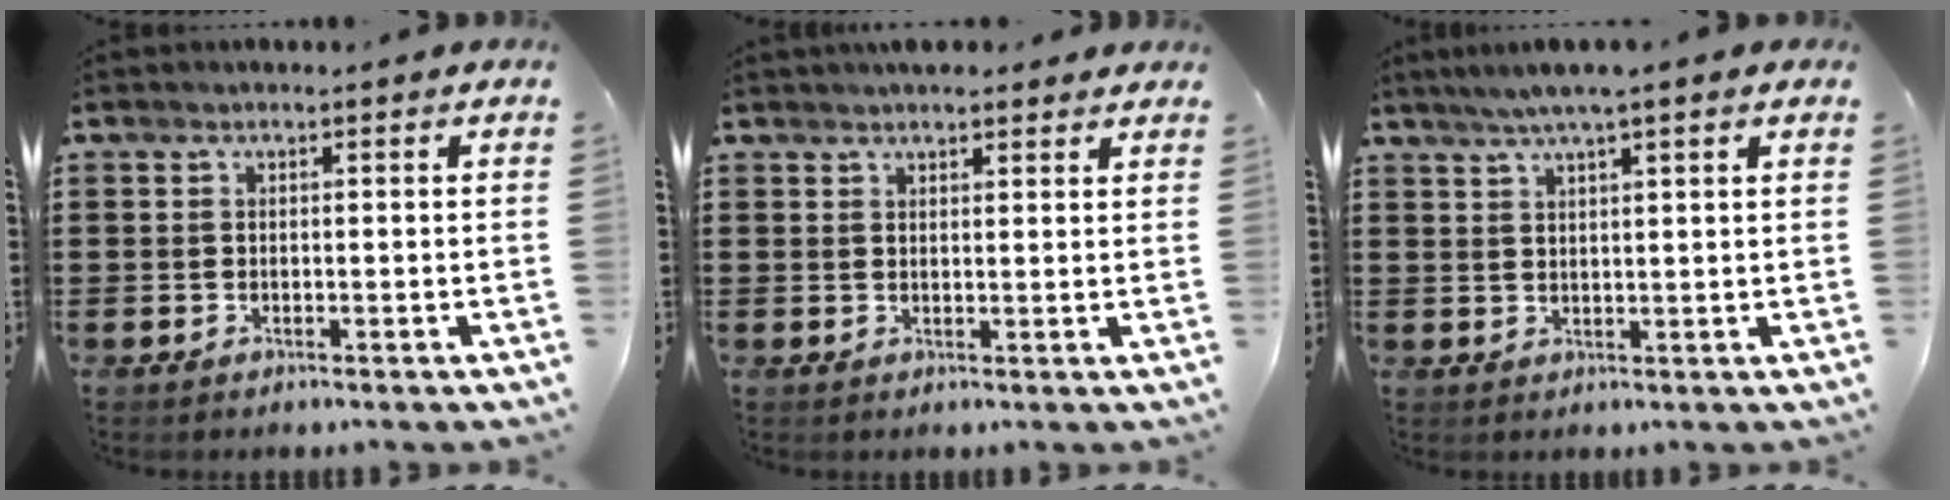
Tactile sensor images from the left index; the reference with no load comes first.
{"total": 2.6, "force": [2.4, 0.8, 0.6], "torque": [-0.017, 0.003, 0.047]}
{"total": 3.7, "force": [2.7, -0.2, 2.6], "torque": [-0.055, -0.001, 0.048]}